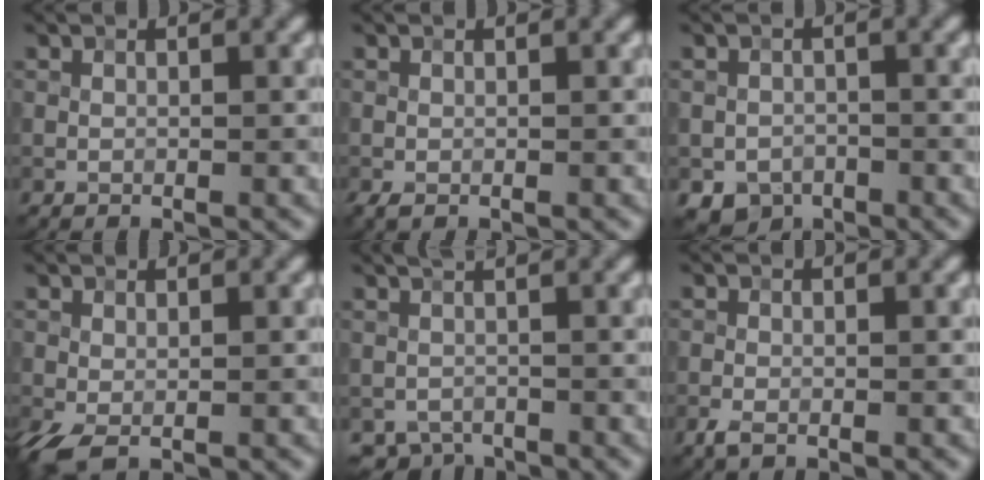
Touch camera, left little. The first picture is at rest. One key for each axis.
{"total": 1.1, "fx": -0.5, "fy": 0.7, "fz": 0.6, "tx": -0.019, "ty": -0.003, "tz": -0.011}
{"total": 2.7, "fx": -1.3, "fy": 2.2, "fz": 0.7, "tx": -0.010, "ty": -0.007, "tz": -0.023}
{"total": 2.5, "fx": -0.6, "fy": 1.5, "fz": 1.9, "tx": -0.063, "ty": -0.001, "tz": -0.014}
{"total": 1.3, "fx": -0.7, "fy": 0.8, "fz": 0.6, "tx": -0.011, "ty": -0.008, "tz": -0.010}
{"total": 1.5, "fx": -0.9, "fy": 0.7, "fz": 0.9, "tx": -0.027, "ty": -0.004, "tz": -0.022}